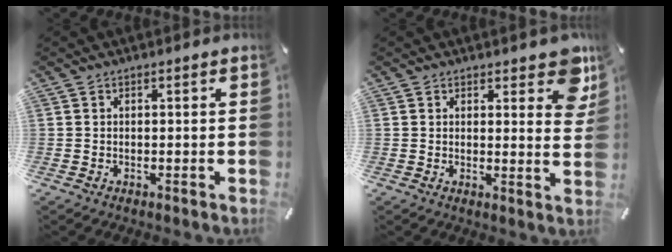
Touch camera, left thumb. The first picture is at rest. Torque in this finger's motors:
{"motor_torque": [1.23, 0.26, 0.53, -0.43, 0.03]}